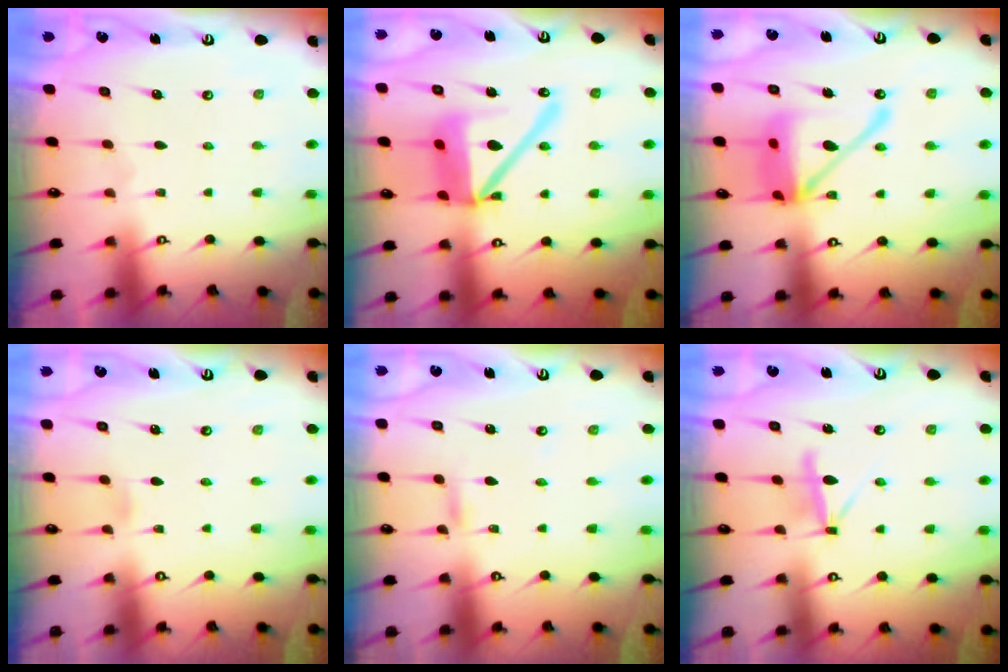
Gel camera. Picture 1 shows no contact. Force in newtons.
{"total": 16.6, "press": 16.5, "slide": 1.8}
{"total": 17.4, "press": 17.2, "slide": 2.3}
{"total": 2.6, "press": 2.6, "slide": 0.3}
{"total": 2.7, "press": 2.7, "slide": 0.2}
{"total": 7.4, "press": 7.3, "slide": 1.0}